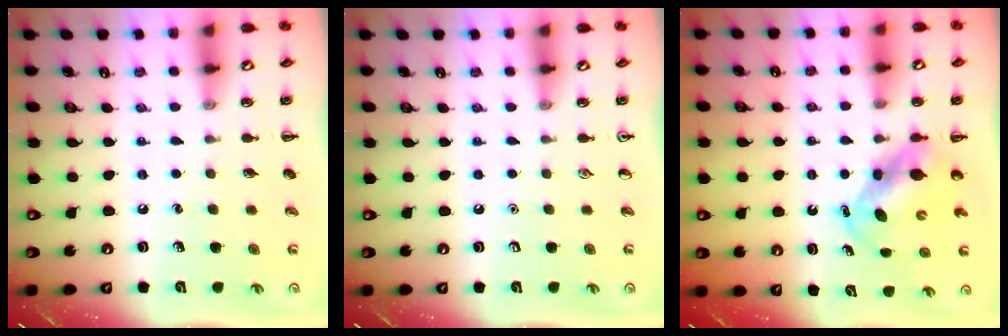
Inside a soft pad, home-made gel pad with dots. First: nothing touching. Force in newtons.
{"total": 0.0}
{"total": 5.6, "press": 5.5, "slide": 0.8}